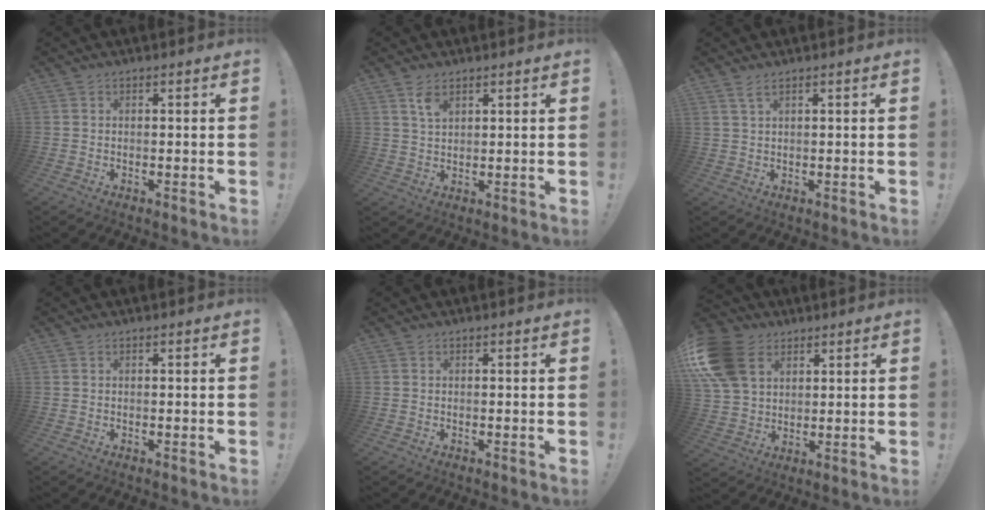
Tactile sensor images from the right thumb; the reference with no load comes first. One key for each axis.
{"total": 4.2, "fx": 2.6, "fy": 2.0, "fz": 2.6, "tx": -0.034, "ty": -0.017, "tz": 0.043}
{"total": 2.6, "fx": 1.6, "fy": 0.4, "fz": 2.0, "tx": -0.049, "ty": 0.002, "tz": 0.031}
{"total": 0.0}
{"total": 0.0}
{"total": 16.4, "fx": 6.3, "fy": 12.2, "fz": 8.9, "tx": -0.172, "ty": -0.013, "tz": 0.127}